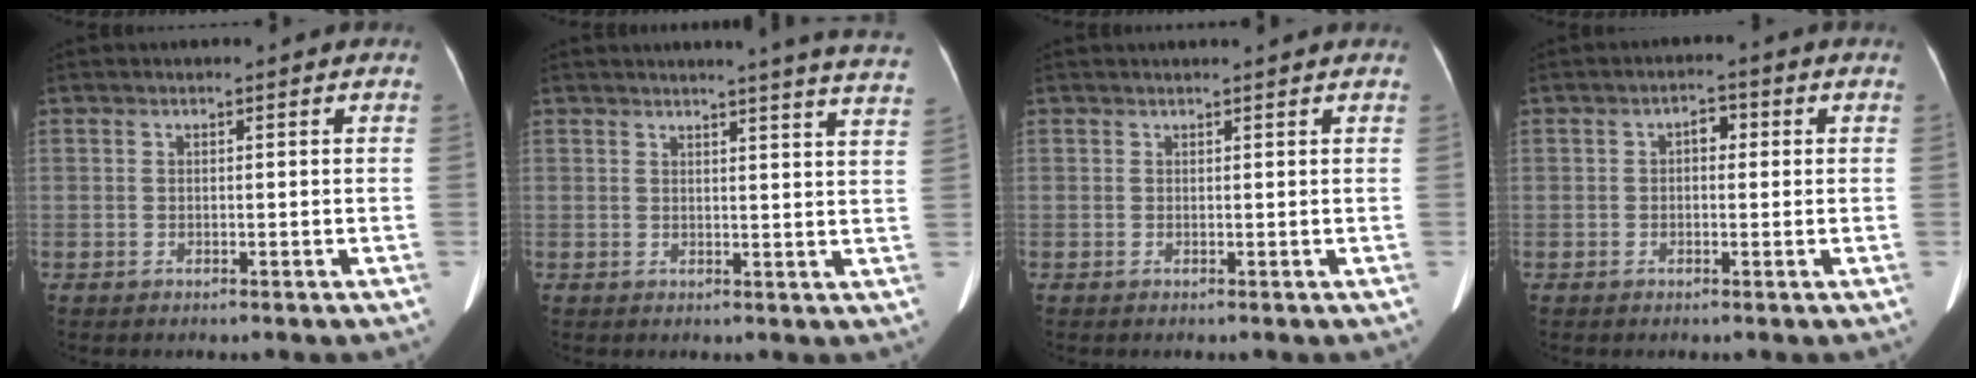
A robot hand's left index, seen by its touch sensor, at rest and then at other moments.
{"total": 14.5, "force": [13.5, -1.1, 5.3], "torque": [-0.065, -0.072, 0.134]}
{"total": 2.0, "force": [1.9, -0.2, 0.5], "torque": [-0.009, 0.010, 0.026]}
{"total": 2.9, "force": [0.3, 1.6, 2.4], "torque": [-0.035, 0.021, 0.000]}